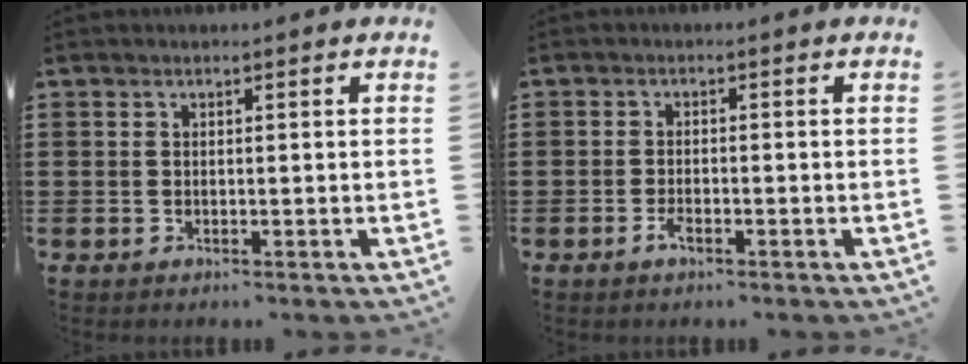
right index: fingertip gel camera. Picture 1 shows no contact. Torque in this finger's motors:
{"motor_torque": [1.09, 1.05, 0.02, 0.02]}